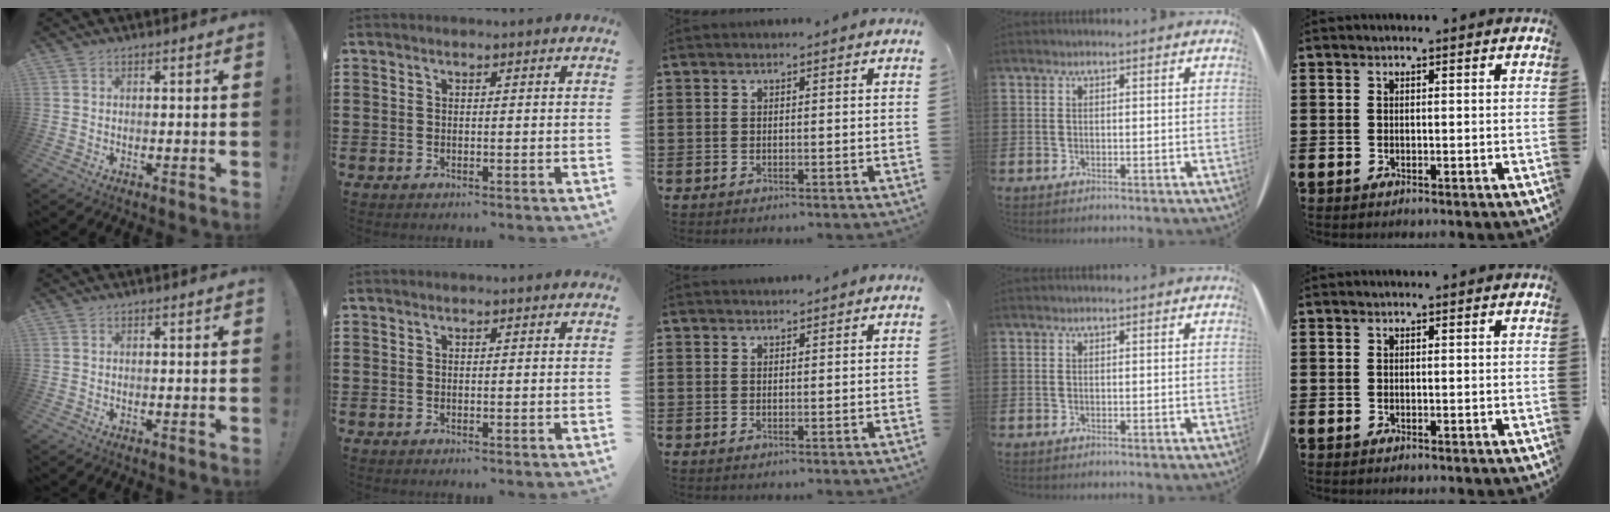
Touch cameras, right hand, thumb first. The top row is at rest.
{"middle": {"total": 0.7, "force": [0.7, 0.2, 0.0], "torque": [-0.002, 0.000, 0.014]}}